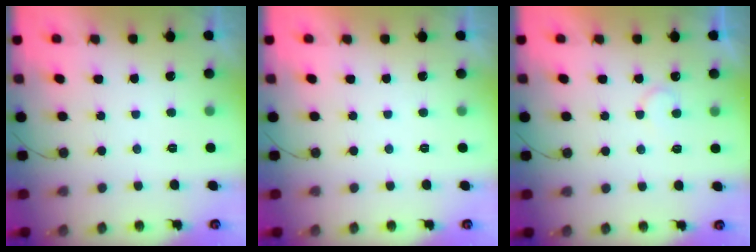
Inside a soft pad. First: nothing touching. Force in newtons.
{"total": 2.0, "press": 2.0, "slide": 0.1}
{"total": 6.0, "press": 6.0, "slide": 0.6}